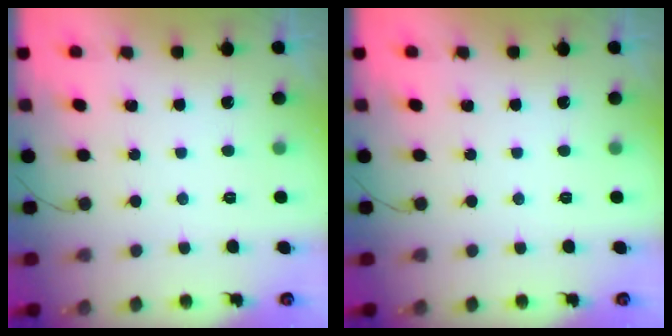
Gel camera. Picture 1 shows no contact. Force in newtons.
{"total": 0.0}